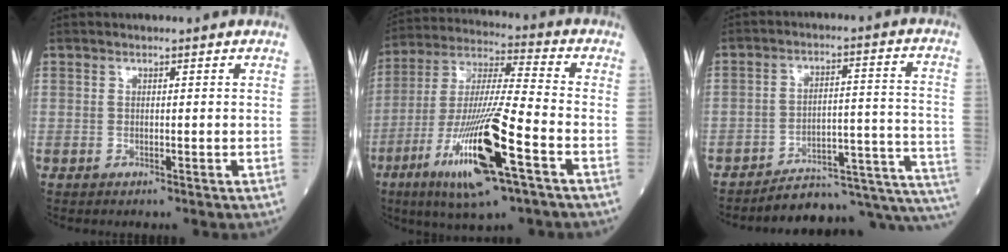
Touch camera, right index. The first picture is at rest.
{"total": 18.4, "force": [-8.0, 1.4, 16.5], "torque": [-0.348, -0.030, -0.147]}
{"total": 17.6, "force": [-16.8, 1.5, 5.1], "torque": [-0.005, 0.051, -0.222]}